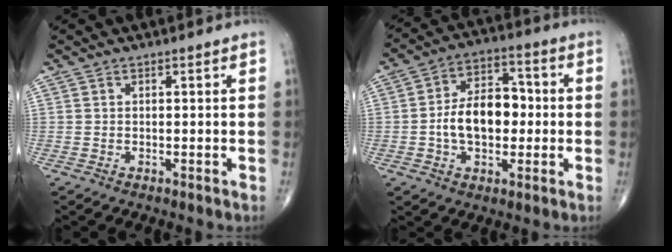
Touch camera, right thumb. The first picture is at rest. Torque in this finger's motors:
{"motor_torque": [1.66, 1.91, 1.02, -0.33, 0.11]}